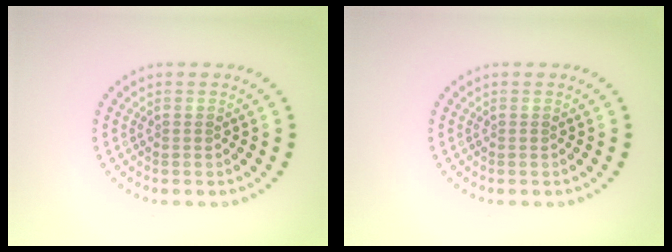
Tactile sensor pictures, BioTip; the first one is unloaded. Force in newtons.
{"total": 0.0}